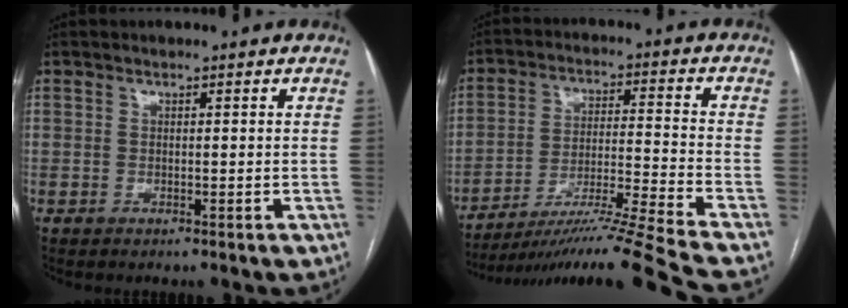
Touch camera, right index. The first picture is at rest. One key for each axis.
{"total": 17.2, "fx": -14.8, "fy": -3.6, "fz": 8.0, "tx": -0.131, "ty": -0.015, "tz": -0.248}